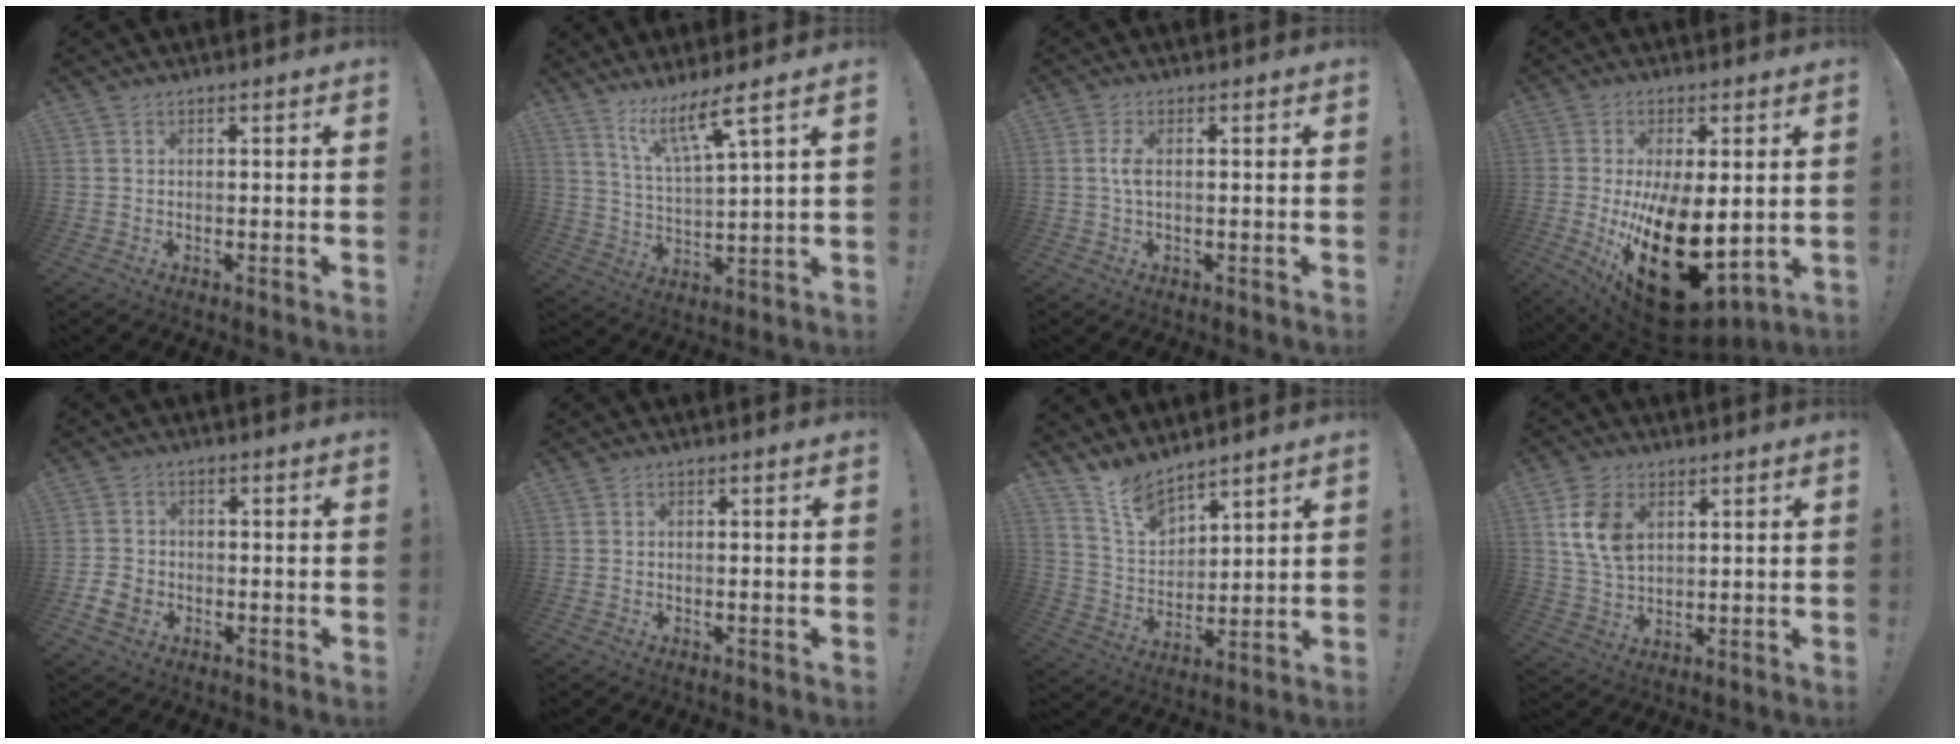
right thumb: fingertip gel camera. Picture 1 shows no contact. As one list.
[{"total": 10.4, "force": [7.5, 0.7, 7.2], "torque": [-0.126, -0.042, 0.122]}, {"total": 3.2, "force": [0.2, 1.1, 3.0], "torque": [-0.067, 0.005, 0.000]}, {"total": 23.6, "force": [-3.3, 12.7, 19.6], "torque": [-0.306, -0.012, -0.026]}, {"total": 5.2, "force": [-2.1, 4.0, 2.5], "torque": [-0.055, 0.009, -0.037]}, {"total": 0.0}, {"total": 9.6, "force": [8.7, 3.4, 2.4], "torque": [-0.063, -0.068, 0.168]}, {"total": 11.5, "force": [4.1, 8.0, 7.2], "torque": [-0.130, -0.003, 0.078]}]